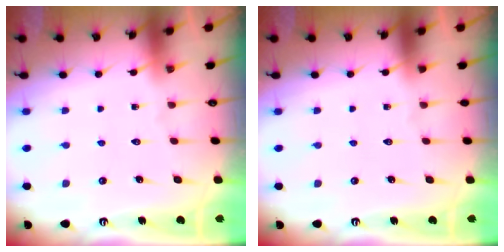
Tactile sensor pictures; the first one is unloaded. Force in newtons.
{"total": 0.0}